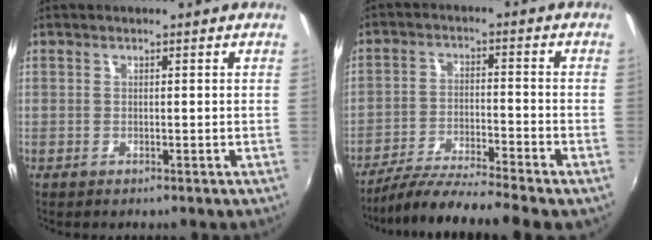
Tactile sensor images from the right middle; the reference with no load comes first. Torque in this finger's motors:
{"motor_torque": [1.06, -1.08, 0.18, 0.08]}